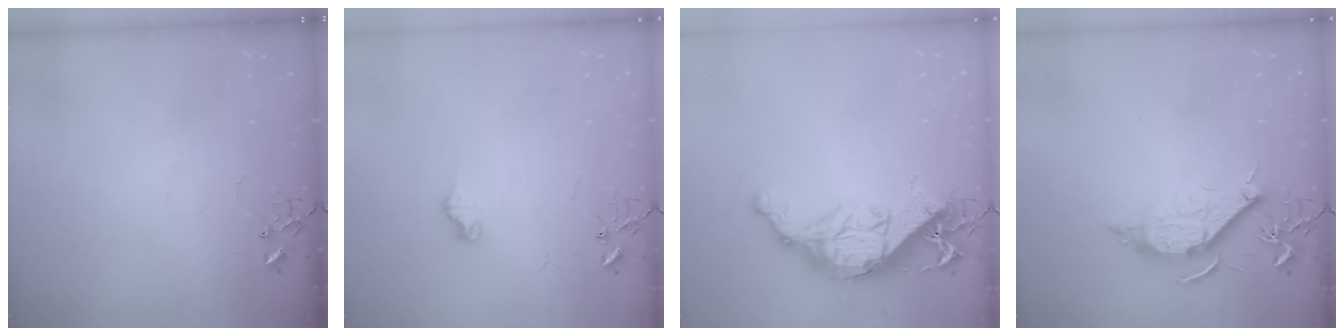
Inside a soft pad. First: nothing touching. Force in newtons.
{"total": 7.1, "press": 7.1, "slide": 0.5}
{"total": 15.3, "press": 15.3, "slide": 1.0}
{"total": 10.1, "press": 10.0, "slide": 0.8}